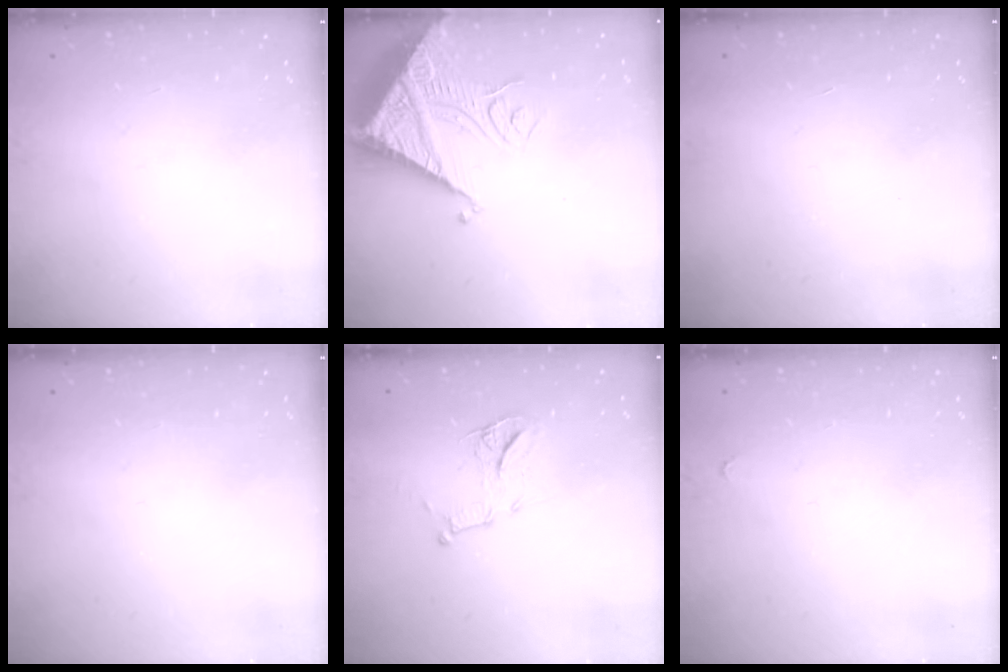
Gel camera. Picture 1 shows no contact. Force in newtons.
{"total": 13.7, "press": 13.7, "slide": 1.3}
{"total": 1.7, "press": 1.7, "slide": 0.1}
{"total": 0.0}
{"total": 11.0, "press": 10.9, "slide": 0.4}
{"total": 2.8, "press": 2.8, "slide": 0.4}